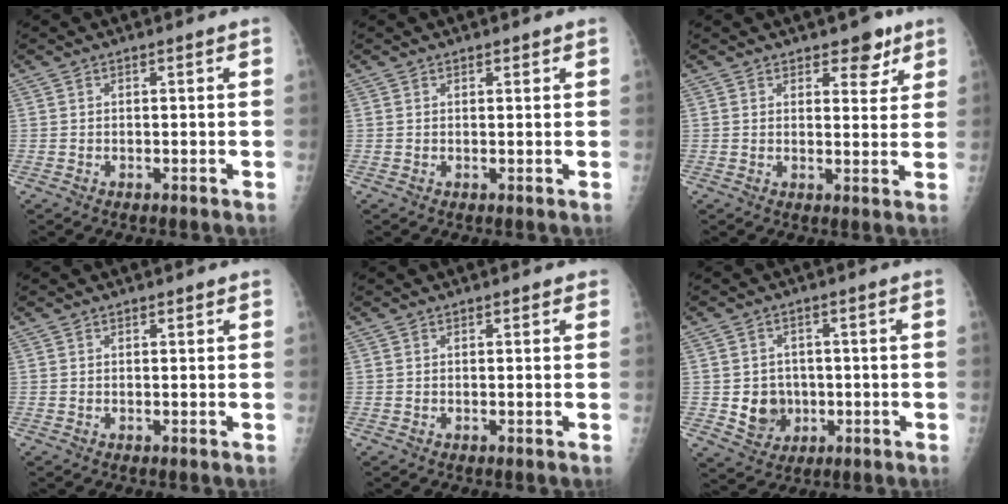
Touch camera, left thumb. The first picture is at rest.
{"total": 0.8, "force": [0.7, 0.4, 0.2], "torque": [0.003, -0.005, 0.007]}
{"total": 5.1, "force": [3.4, 2.8, 2.4], "torque": [-0.002, -0.019, 0.045]}
{"total": 0.6, "force": [0.5, 0.3, 0.2], "torque": [0.000, -0.004, 0.006]}
{"total": 0.9, "force": [0.7, 0.5, 0.3], "torque": [0.007, -0.003, 0.003]}
{"total": 6.5, "force": [-0.6, 5.8, 2.7], "torque": [-0.013, 0.006, -0.001]}